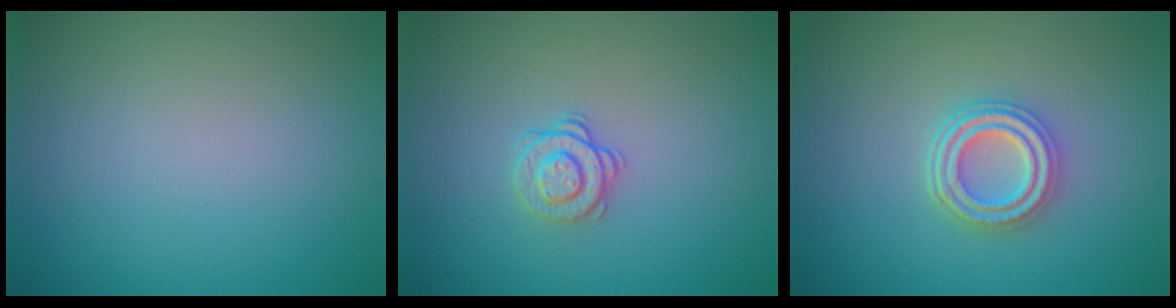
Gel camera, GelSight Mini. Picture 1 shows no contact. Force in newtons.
{"total": 1.7, "press": 1.3, "slide": 1.1}
{"total": 4.0, "press": 3.1, "slide": 2.5}